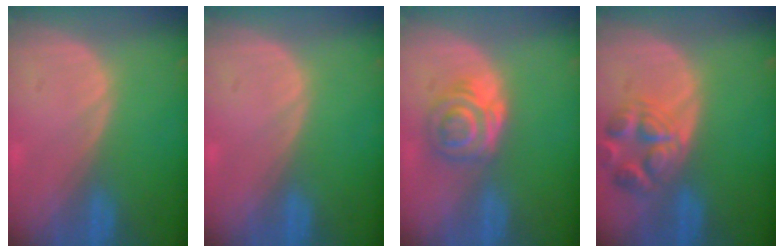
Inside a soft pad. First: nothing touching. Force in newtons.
{"total": 0.0}
{"total": 6.5, "press": 5.4, "slide": 3.7}
{"total": 7.1, "press": 6.4, "slide": 3.2}